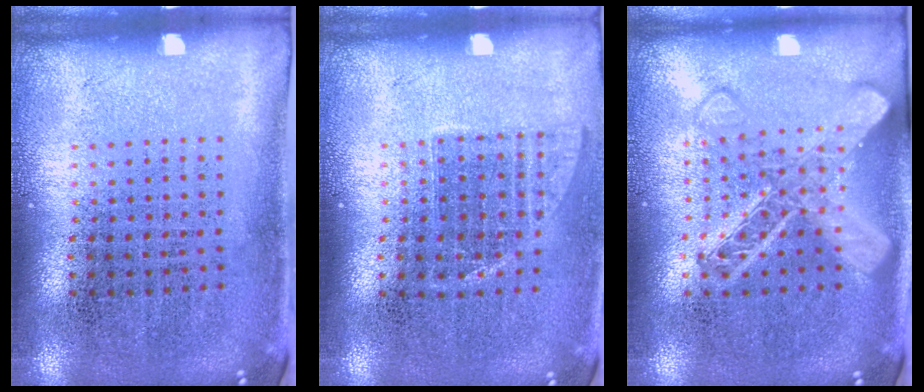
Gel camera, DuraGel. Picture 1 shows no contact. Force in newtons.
{"total": 0.8, "press": 0.8, "slide": 0.3}
{"total": 3.0, "press": 3.0, "slide": 0.4}